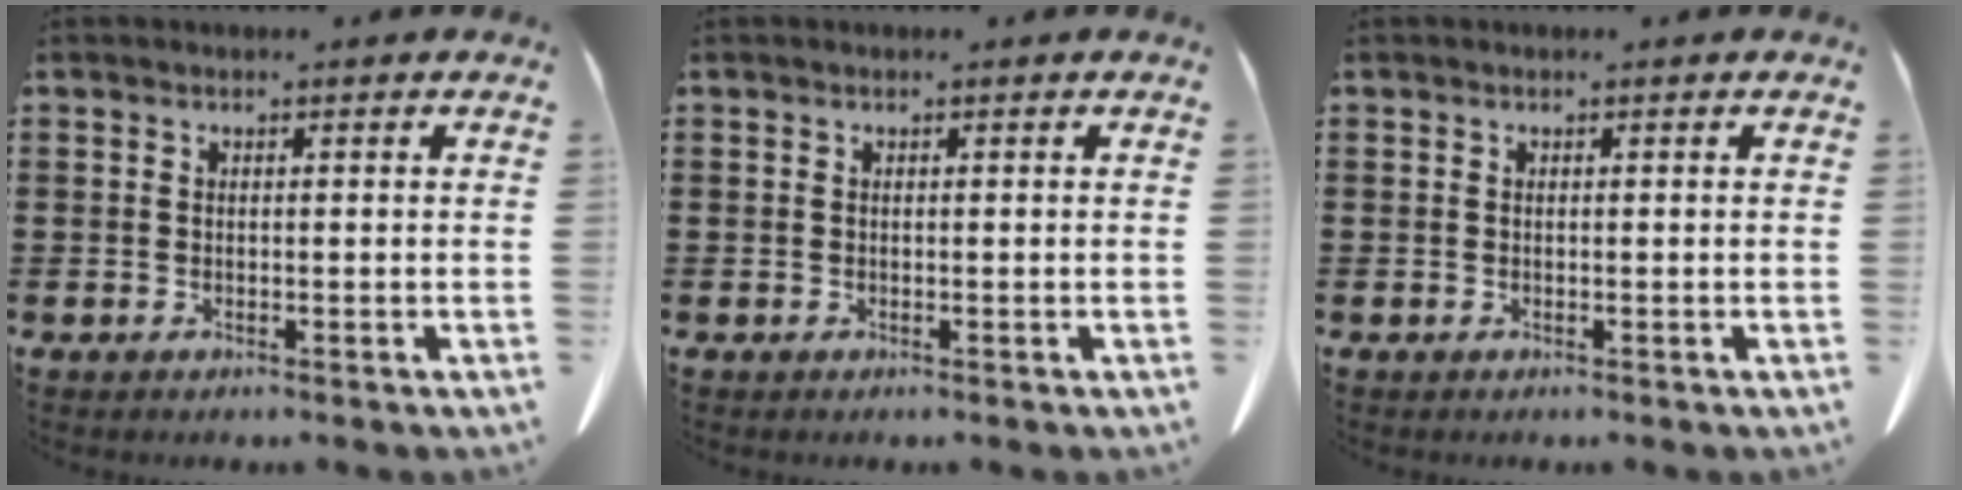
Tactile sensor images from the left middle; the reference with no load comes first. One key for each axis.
{"total": 0.0}
{"total": 0.0}